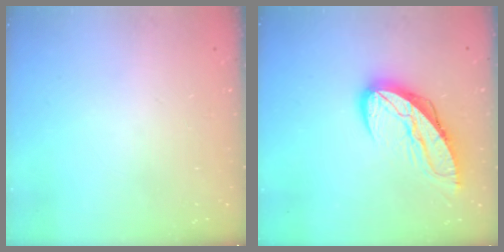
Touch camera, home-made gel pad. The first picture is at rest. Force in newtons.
{"total": 11.1, "press": 11.1, "slide": 1.1}